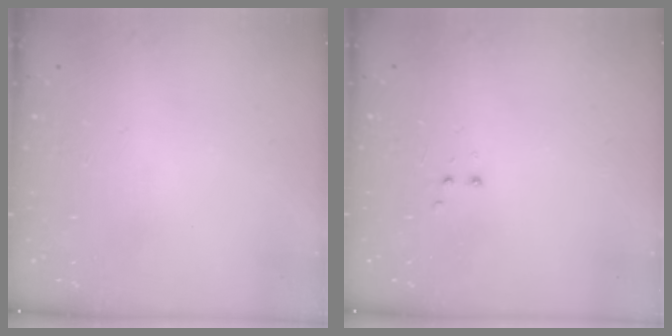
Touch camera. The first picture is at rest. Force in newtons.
{"total": 2.8, "press": 2.8, "slide": 0.6}